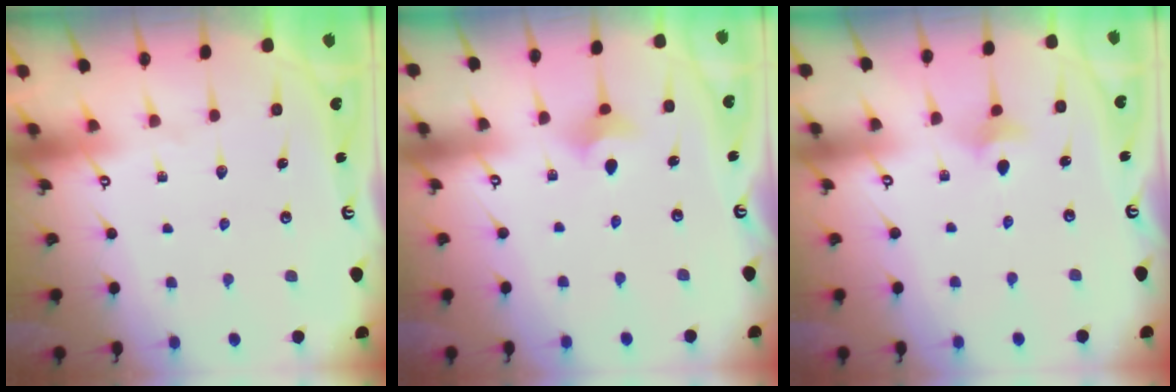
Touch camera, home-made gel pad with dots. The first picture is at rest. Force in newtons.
{"total": 4.6, "press": 4.5, "slide": 0.8}
{"total": 2.8, "press": 2.8, "slide": 0.5}